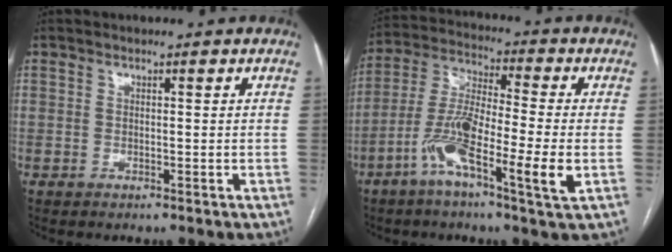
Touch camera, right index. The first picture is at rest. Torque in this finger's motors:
{"motor_torque": [0.63, -0.25, 0.60, 0.21]}